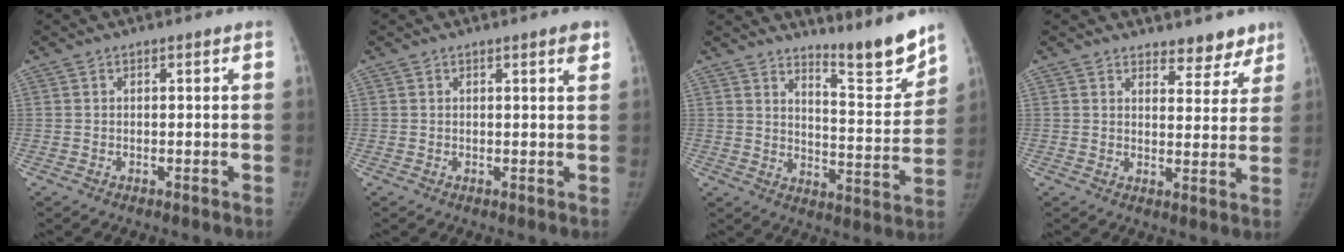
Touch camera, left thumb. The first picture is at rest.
{"total": 2.0, "force": [1.2, 0.2, 1.6], "torque": [-0.020, -0.006, 0.014]}
{"total": 11.3, "force": [9.8, 1.0, 5.6], "torque": [-0.056, -0.086, 0.157]}
{"total": 6.2, "force": [5.3, 3.0, 1.5], "torque": [0.022, -0.035, 0.065]}